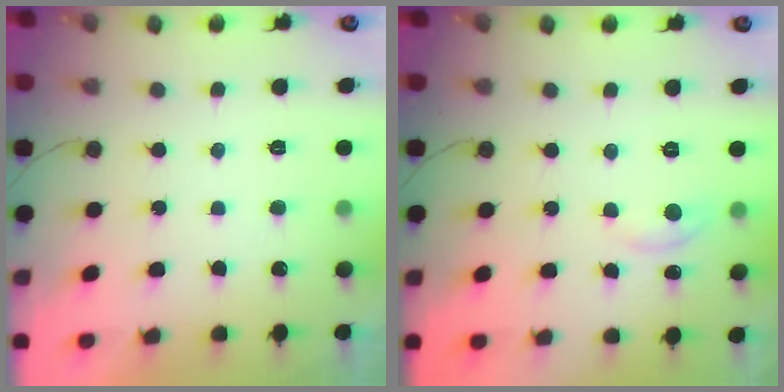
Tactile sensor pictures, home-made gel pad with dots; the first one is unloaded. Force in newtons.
{"total": 3.0, "press": 3.0, "slide": 0.3}